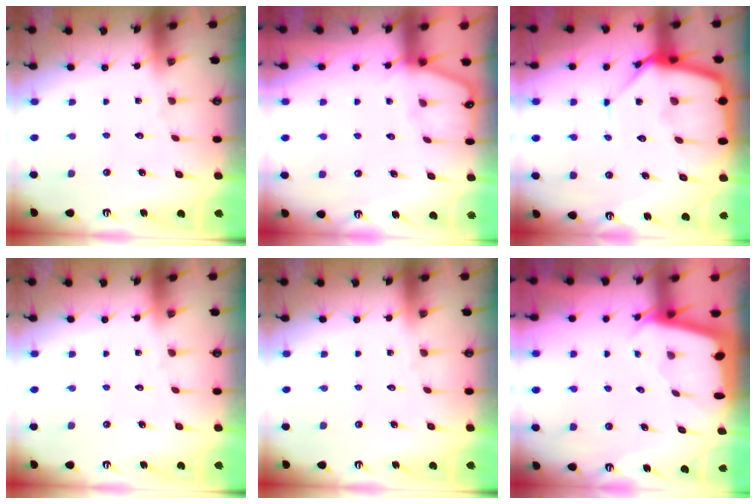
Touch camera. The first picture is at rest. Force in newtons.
{"total": 3.5, "press": 3.5, "slide": 0.4}
{"total": 14.2, "press": 14.1, "slide": 1.2}
{"total": 0.0}
{"total": 0.0}
{"total": 1.8, "press": 1.8, "slide": 0.1}